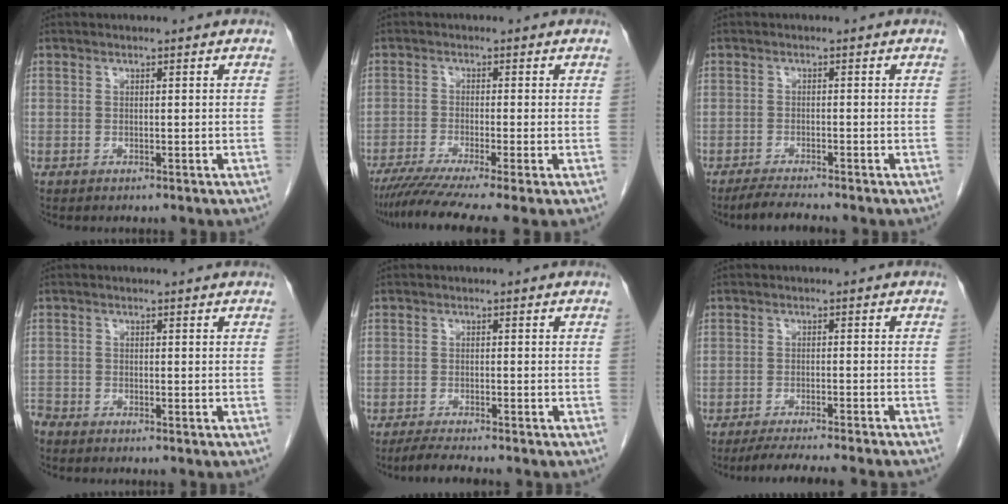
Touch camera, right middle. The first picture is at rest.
{"total": 9.1, "force": [-6.9, -0.8, 5.9], "torque": [-0.096, -0.026, -0.109]}
{"total": 3.6, "force": [-3.2, -0.3, 1.5], "torque": [-0.036, -0.018, -0.057]}
{"total": 1.9, "force": [-1.9, 0.2, 0.3], "torque": [0.000, -0.006, -0.036]}
{"total": 3.7, "force": [-3.3, -0.2, 1.7], "torque": [-0.038, -0.016, -0.055]}
{"total": 11.3, "force": [-10.0, -0.1, 5.1], "torque": [-0.060, -0.020, -0.138]}